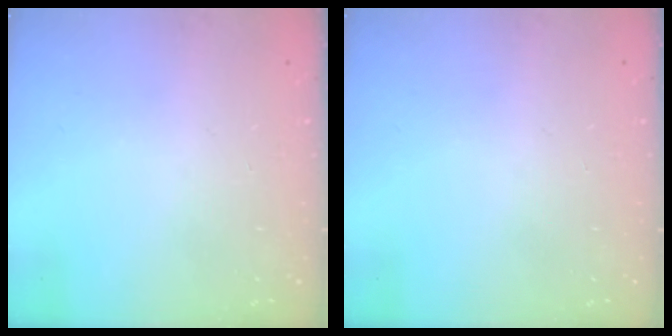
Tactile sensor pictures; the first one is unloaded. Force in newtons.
{"total": 0.0}